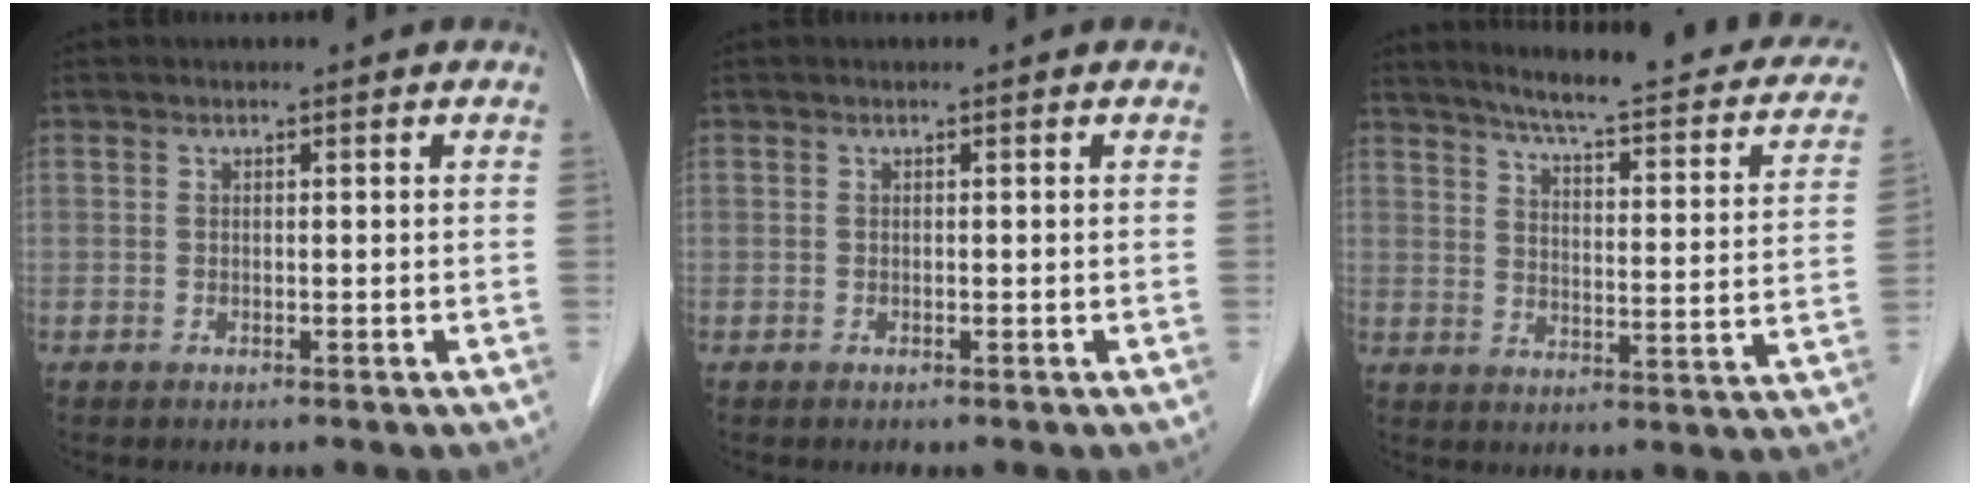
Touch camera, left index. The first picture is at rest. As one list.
[{"total": 0.0}, {"total": 22.3, "force": [18.8, 3.4, 11.4], "torque": [-0.148, -0.021, 0.225]}]